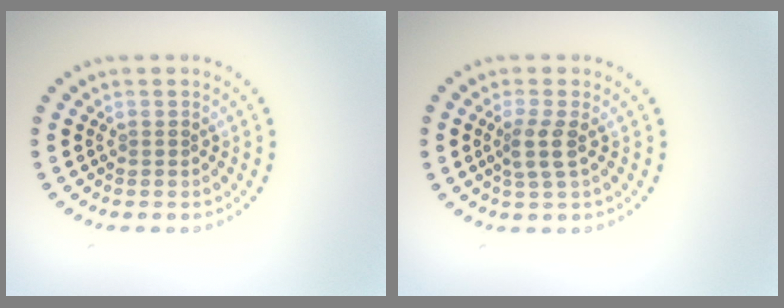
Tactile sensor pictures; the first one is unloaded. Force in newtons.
{"total": 2.0, "press": 1.6, "slide": 1.2}